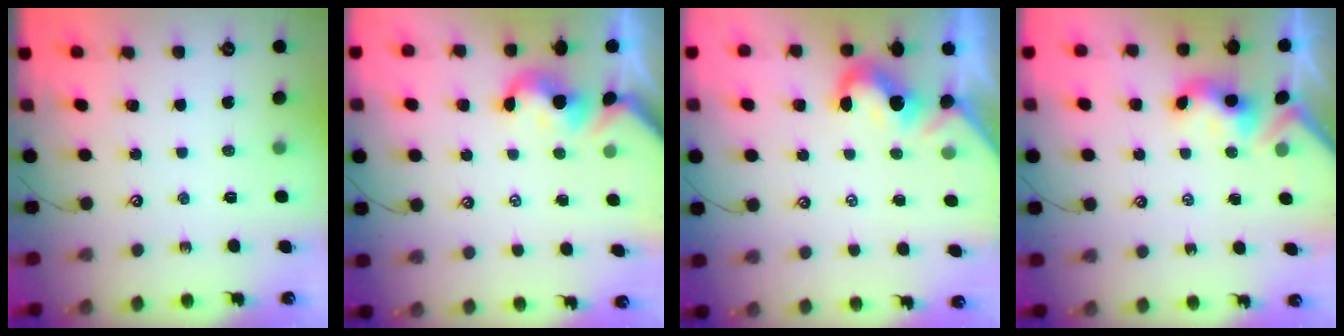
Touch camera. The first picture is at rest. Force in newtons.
{"total": 1.2, "press": 1.1, "slide": 0.6}
{"total": 1.6, "press": 1.3, "slide": 0.8}
{"total": 3.5, "press": 3.5, "slide": 0.2}